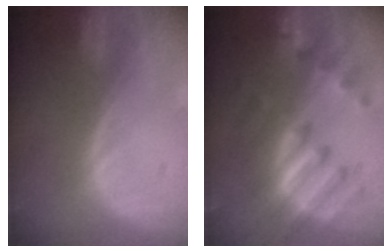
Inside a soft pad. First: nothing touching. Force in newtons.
{"total": 8.7, "press": 8.7, "slide": 0.4}